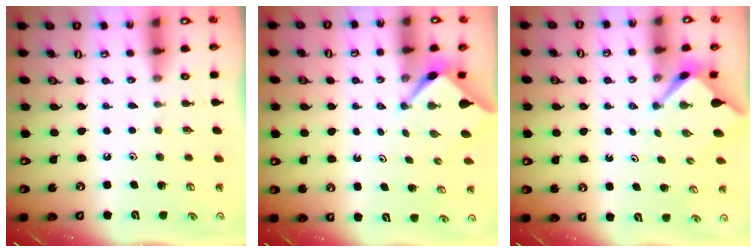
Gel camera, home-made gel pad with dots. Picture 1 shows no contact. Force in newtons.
{"total": 2.6, "press": 2.5, "slide": 0.3}
{"total": 2.5, "press": 2.4, "slide": 0.3}